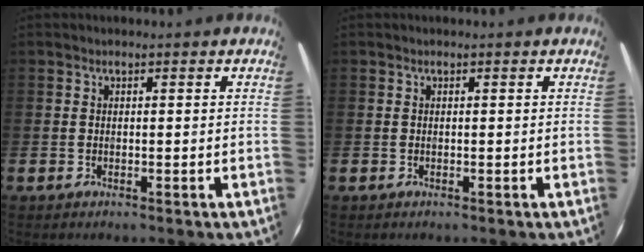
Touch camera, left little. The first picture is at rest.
{"total": 0.0}